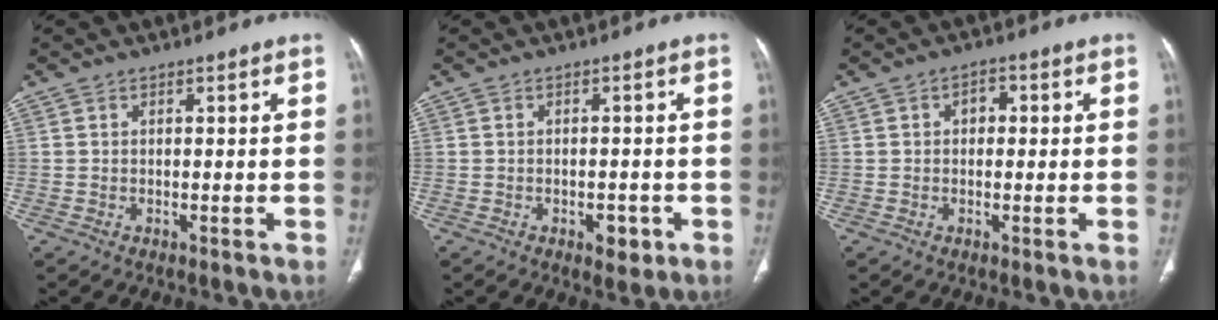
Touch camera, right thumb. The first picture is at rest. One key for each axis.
{"total": 3.5, "fx": -1.5, "fy": 2.0, "fz": 2.4, "tx": -0.020, "ty": 0.007, "tz": -0.013}
{"total": 2.7, "fx": 0.3, "fy": 2.0, "fz": 1.8, "tx": -0.015, "ty": 0.010, "tz": 0.000}